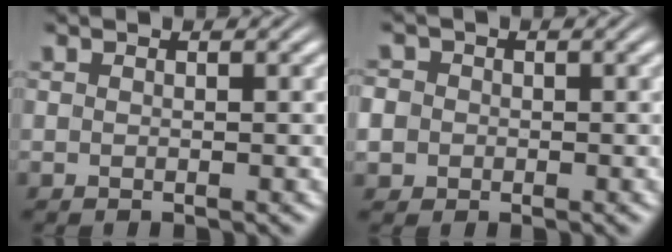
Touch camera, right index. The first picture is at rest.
{"total": 4.3, "force": [-0.5, 4.1, 1.2], "torque": [-0.045, -0.012, -0.014]}